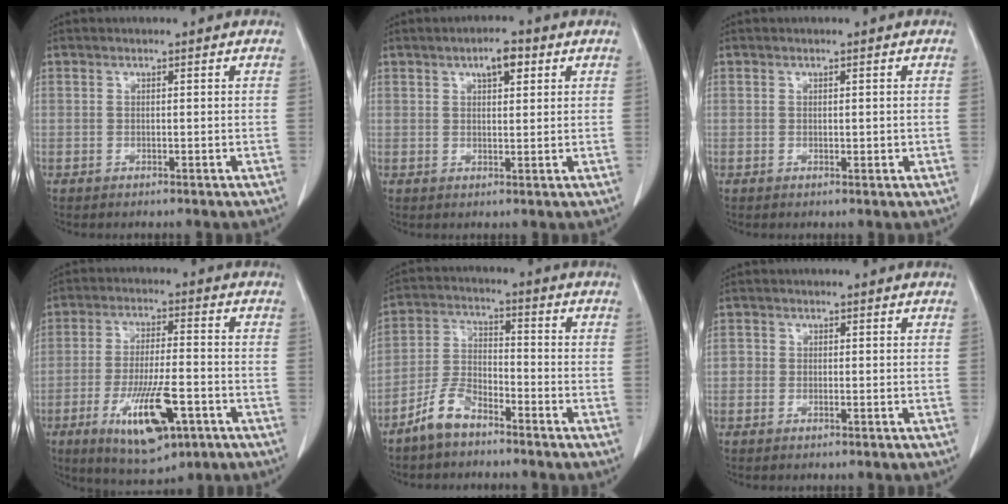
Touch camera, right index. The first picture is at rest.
{"total": 3.7, "force": [1.9, 1.3, 2.9], "torque": [-0.049, 0.005, 0.030]}
{"total": 0.8, "force": [0.1, 0.5, 0.6], "torque": [-0.006, -0.001, 0.006]}
{"total": 12.9, "force": [-5.4, 3.6, 11.1], "torque": [-0.200, -0.012, -0.078]}
{"total": 6.7, "force": [-5.1, 2.7, 3.3], "torque": [-0.076, 0.002, -0.103]}
{"total": 1.3, "force": [-0.3, 1.0, 0.9], "torque": [-0.009, 0.004, -0.002]}